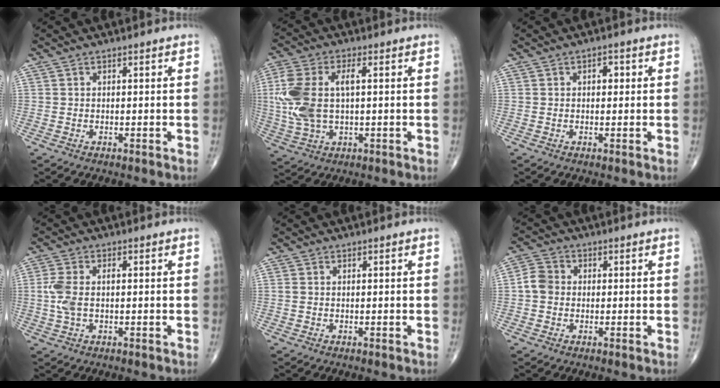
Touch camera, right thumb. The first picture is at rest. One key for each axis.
{"total": 13.0, "fx": 1.2, "fy": 6.6, "fz": 11.1, "tx": -0.267, "ty": 0.013, "tz": 0.026}
{"total": 1.8, "fx": 0.3, "fy": 1.2, "fz": 1.3, "tx": -0.009, "ty": 0.005, "tz": 0.002}
{"total": 5.3, "fx": 0.0, "fy": 2.8, "fz": 4.6, "tx": -0.121, "ty": 0.013, "tz": -0.002}
{"total": 0.6, "fx": 0.0, "fy": 0.4, "fz": 0.4, "tx": -0.016, "ty": 0.004, "tz": 0.004}
{"total": 4.2, "fx": -0.3, "fy": 3.6, "fz": 2.1, "tx": -0.033, "ty": 0.010, "tz": -0.013}